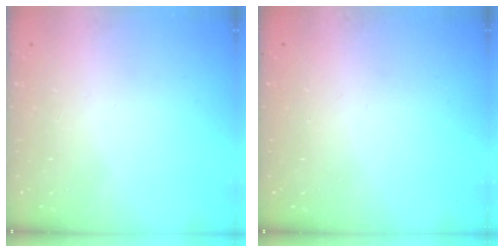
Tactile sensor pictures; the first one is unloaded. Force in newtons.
{"total": 0.0}